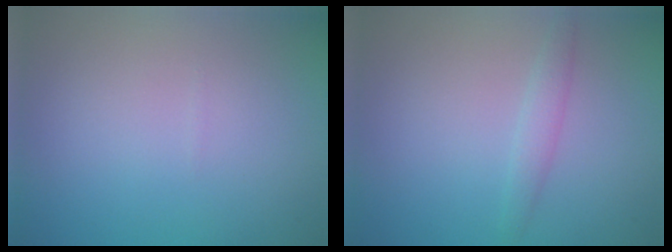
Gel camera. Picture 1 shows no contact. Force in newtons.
{"total": 1.5, "press": 1.5, "slide": 0.0}